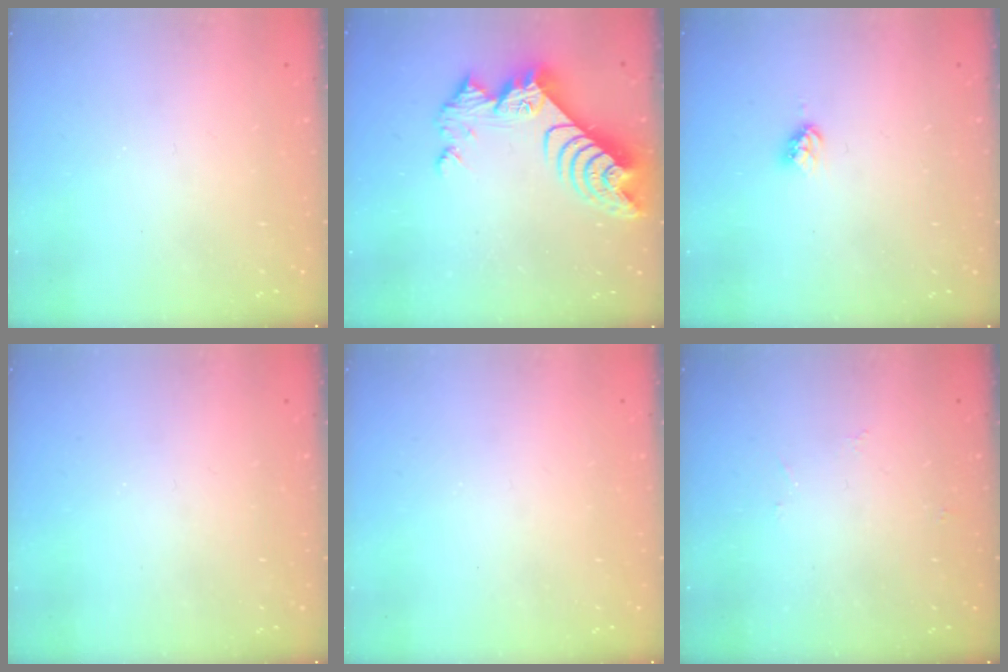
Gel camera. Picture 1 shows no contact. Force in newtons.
{"total": 11.5, "press": 11.5, "slide": 1.0}
{"total": 3.2, "press": 3.2, "slide": 0.5}
{"total": 0.0}
{"total": 0.0}
{"total": 2.9, "press": 2.8, "slide": 0.8}